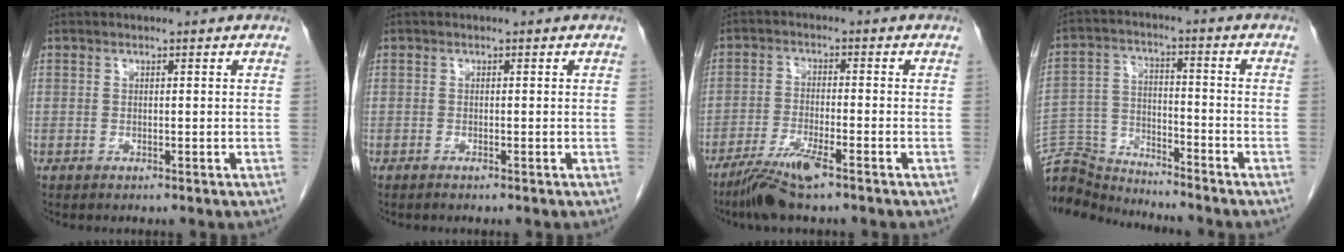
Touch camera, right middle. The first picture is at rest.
{"total": 0.5, "force": [-0.4, -0.1, 0.3], "torque": [-0.008, 0.000, -0.007]}
{"total": 6.9, "force": [-4.9, 0.5, 4.9], "torque": [-0.101, -0.017, -0.091]}
{"total": 11.3, "force": [-11.2, 0.7, 1.0], "torque": [-0.019, 0.016, -0.207]}